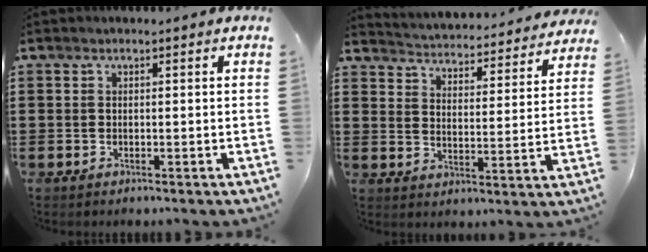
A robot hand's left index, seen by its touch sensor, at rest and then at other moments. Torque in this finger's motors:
{"motor_torque": [2.14, 0.00, 1.05, 0.13]}